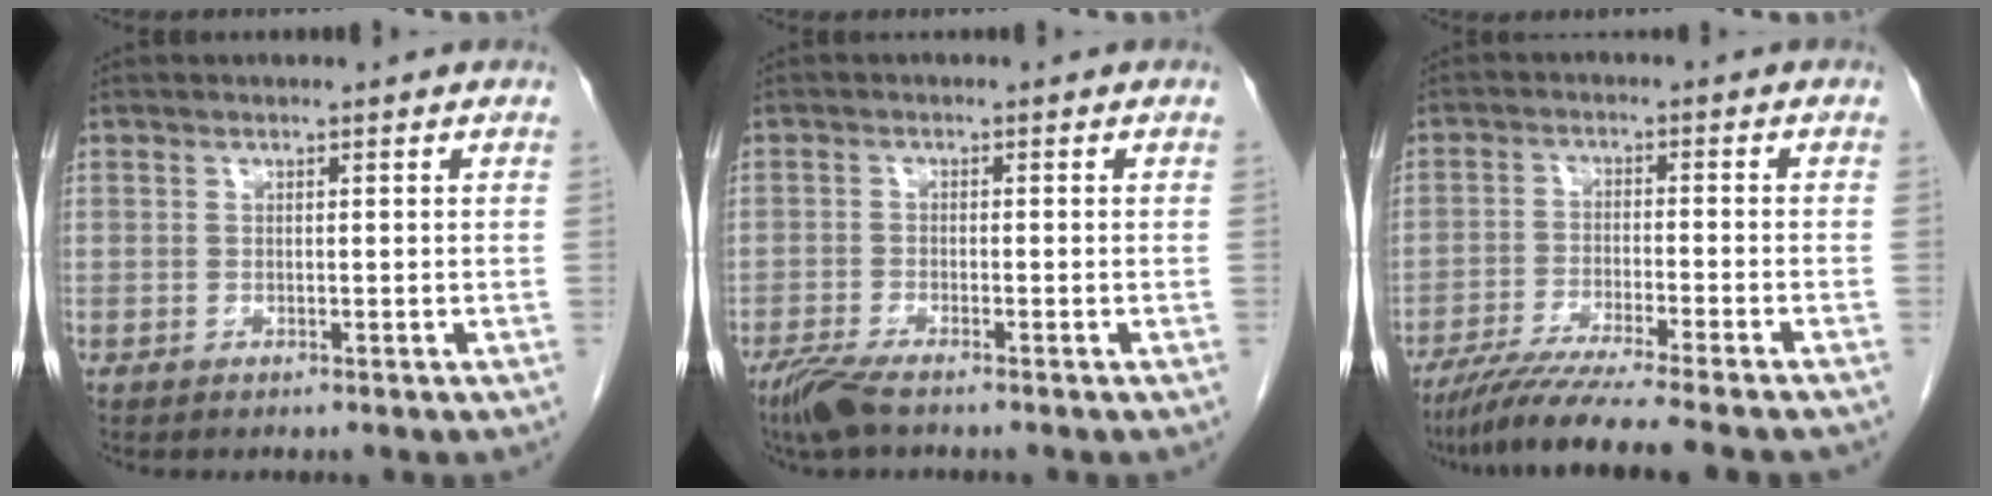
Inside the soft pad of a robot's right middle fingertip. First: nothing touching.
{"total": 4.1, "force": [-3.1, 0.4, 2.6], "torque": [-0.057, -0.012, -0.062]}
{"total": 12.3, "force": [-10.4, -1.2, 6.4], "torque": [-0.084, -0.039, -0.162]}